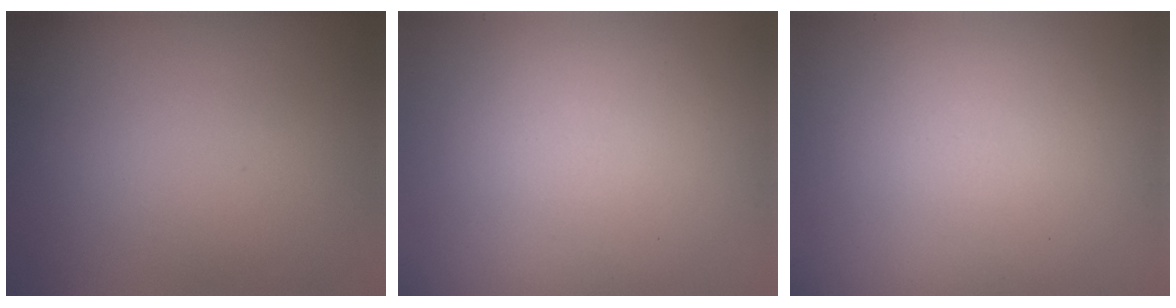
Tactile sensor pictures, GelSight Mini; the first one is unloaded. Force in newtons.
{"total": 0.0}
{"total": 0.0}